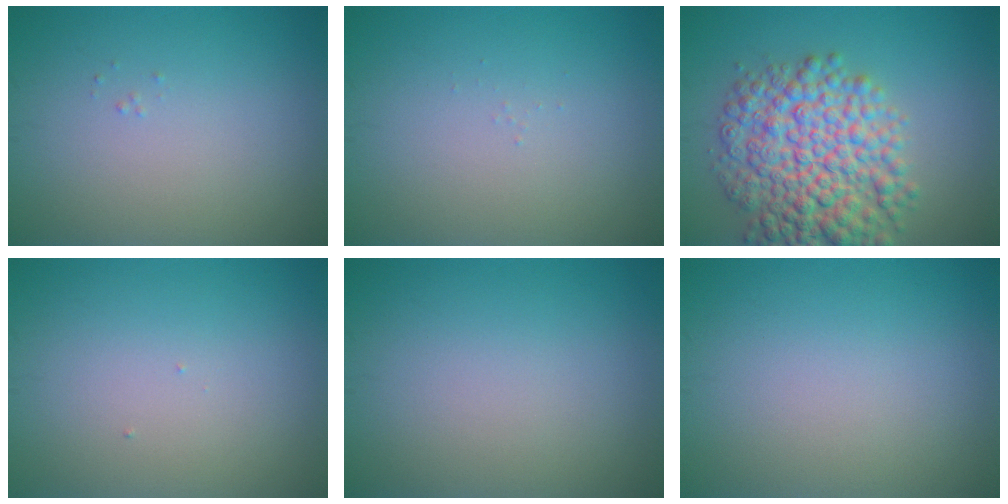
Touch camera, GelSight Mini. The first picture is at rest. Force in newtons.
{"total": 0.0}
{"total": 9.5, "press": 9.5, "slide": 0.2}
{"total": 0.0}
{"total": 0.0}
{"total": 0.0}